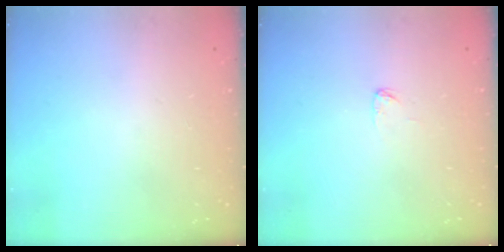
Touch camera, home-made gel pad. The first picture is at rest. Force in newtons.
{"total": 2.9, "press": 2.9, "slide": 0.1}